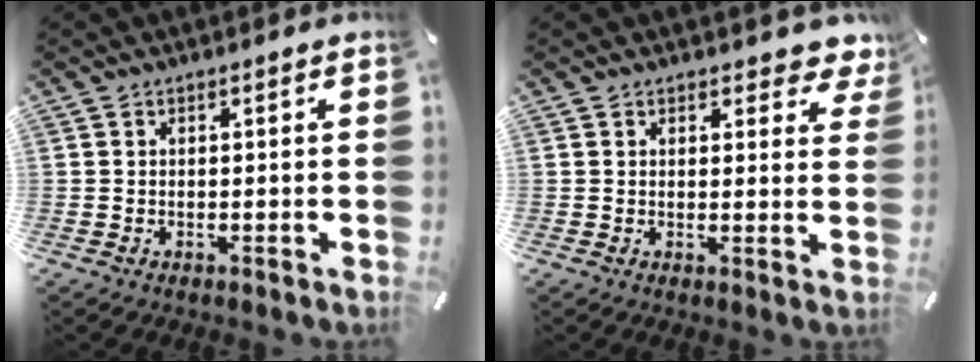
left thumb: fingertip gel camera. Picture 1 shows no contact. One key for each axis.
{"total": 3.8, "fx": 2.9, "fy": 2.2, "fz": 1.3, "tx": -0.002, "ty": -0.017, "tz": 0.045}